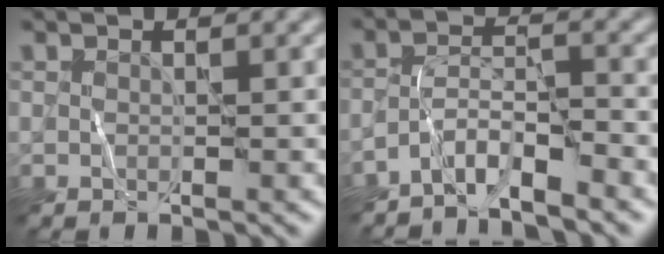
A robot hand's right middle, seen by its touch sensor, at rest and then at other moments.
{"total": 3.6, "force": [-3.2, 0.4, 1.6], "torque": [-0.031, 0.005, -0.069]}